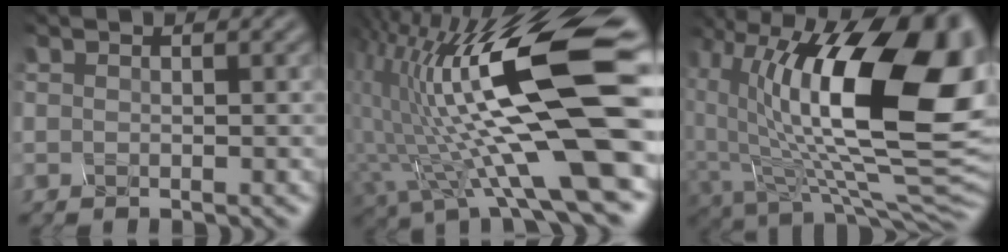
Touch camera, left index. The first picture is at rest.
{"total": 16.0, "force": [2.4, 4.0, 15.3], "torque": [-0.266, 0.002, 0.042]}
{"total": 18.7, "force": [2.5, 9.8, 15.7], "torque": [-0.259, -0.012, 0.064]}